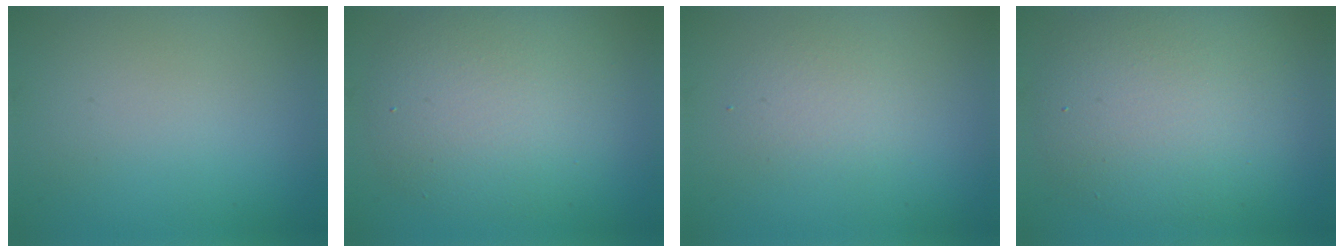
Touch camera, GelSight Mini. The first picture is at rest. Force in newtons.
{"total": 6.2, "press": 6.1, "slide": 0.5}
{"total": 2.2, "press": 2.2, "slide": 0.1}
{"total": 7.8, "press": 7.8, "slide": 0.5}